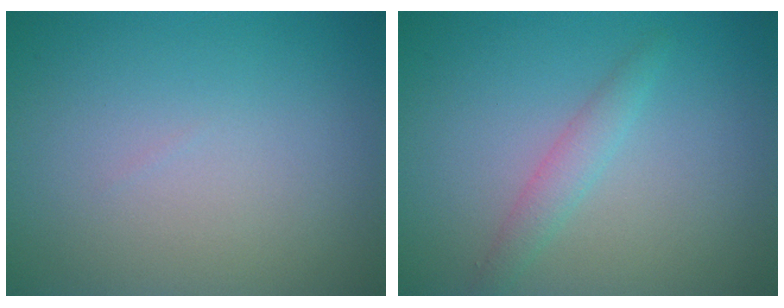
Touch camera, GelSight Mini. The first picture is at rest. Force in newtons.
{"total": 1.7, "press": 1.7, "slide": 0.1}